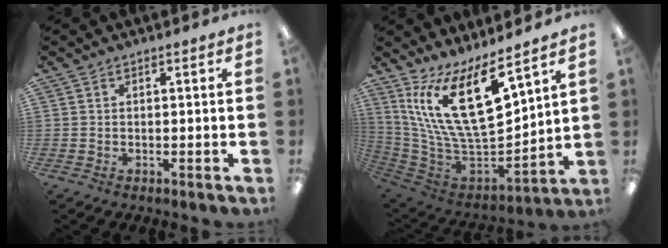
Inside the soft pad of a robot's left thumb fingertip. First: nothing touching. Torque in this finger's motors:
{"motor_torque": [0.38, 0.55, 1.60, -1.17, 0.21]}